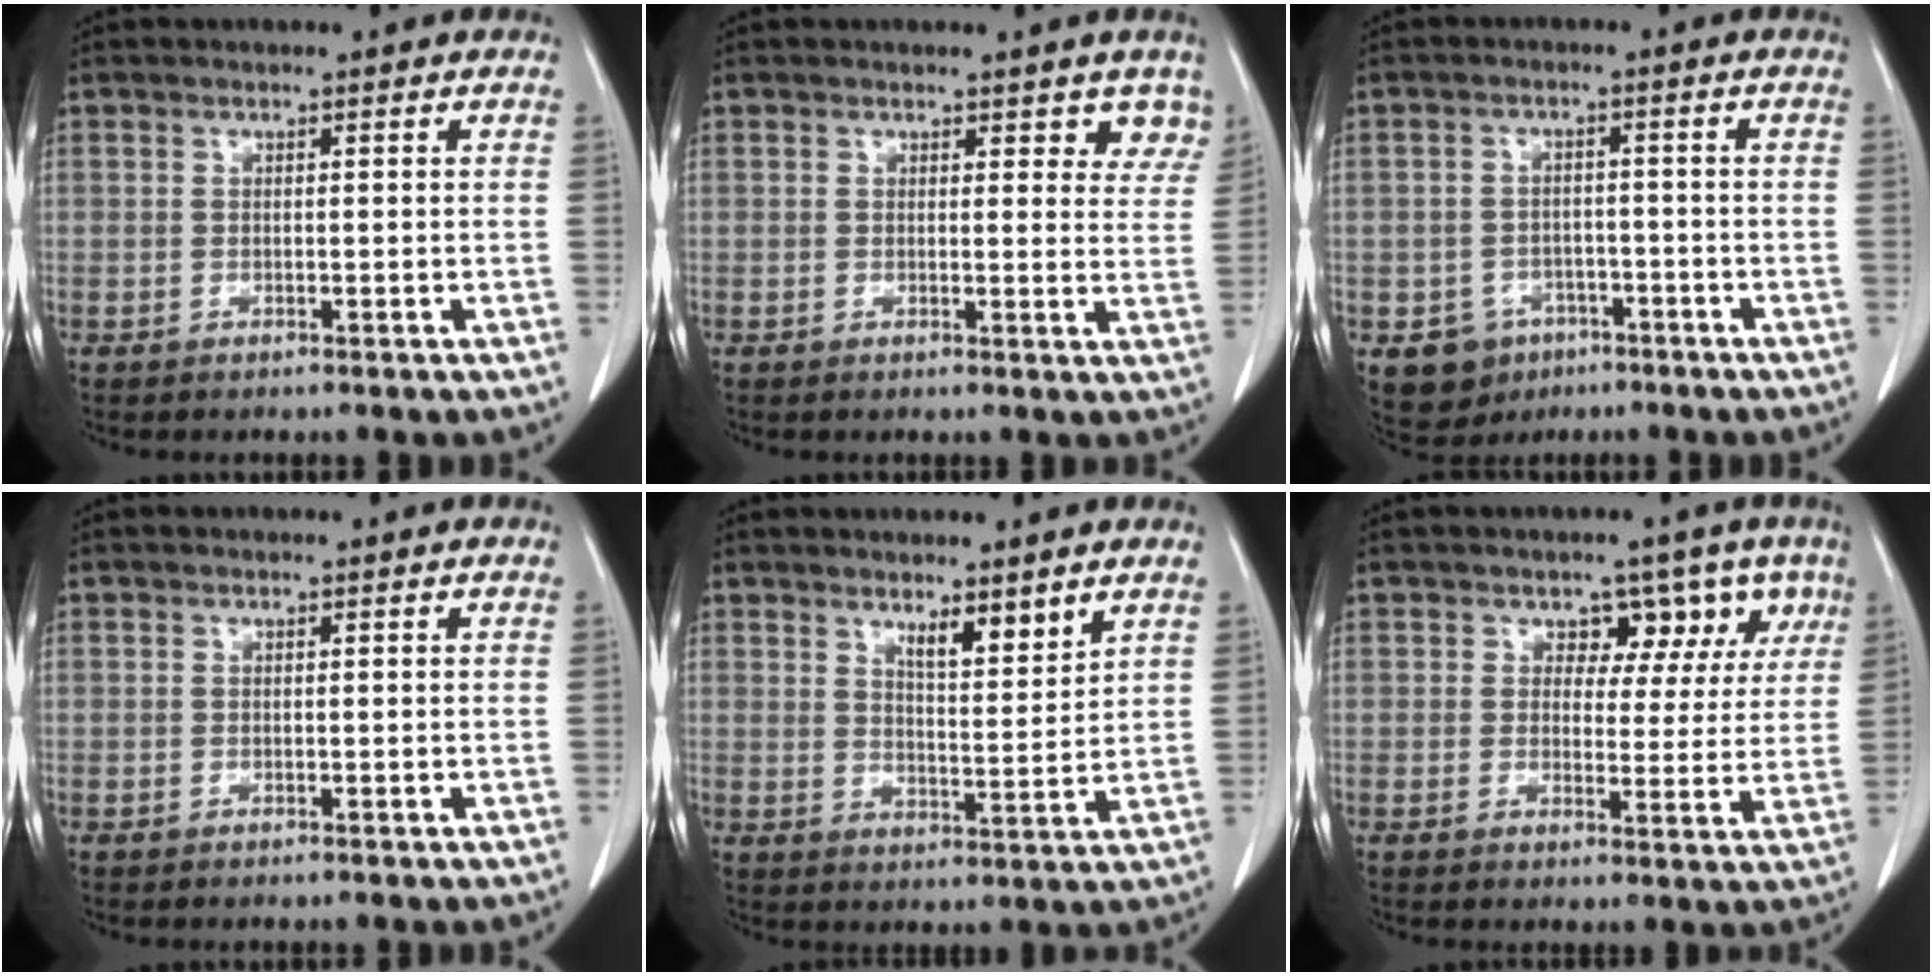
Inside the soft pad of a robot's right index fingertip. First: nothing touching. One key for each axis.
{"total": 4.5, "fx": 3.8, "fy": 1.9, "fz": 1.6, "tx": 0.005, "ty": -0.011, "tz": 0.029}
{"total": 6.0, "fx": -3.1, "fy": 4.9, "fz": 1.4, "tx": -0.022, "ty": 0.008, "tz": -0.039}
{"total": 0.0}
{"total": 5.2, "fx": 3.8, "fy": 0.7, "fz": 3.5, "tx": -0.057, "ty": -0.012, "tz": 0.065}
{"total": 6.5, "fx": 3.6, "fy": 4.7, "fz": 2.6, "tx": -0.008, "ty": 0.010, "tz": 0.040}